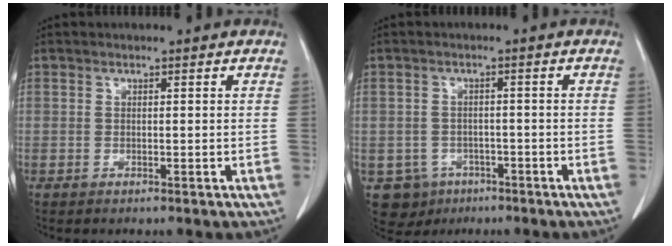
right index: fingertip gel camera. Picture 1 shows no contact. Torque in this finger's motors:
{"motor_torque": [-0.22, -0.16, -0.69, -0.15]}